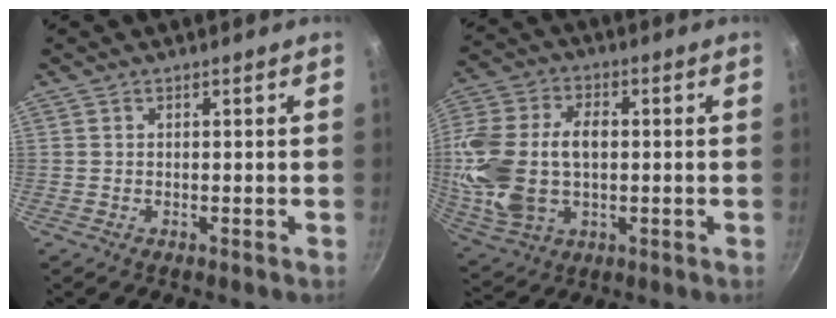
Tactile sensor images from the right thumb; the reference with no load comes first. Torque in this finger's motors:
{"motor_torque": [2.17, 2.84, 1.77, -0.29, 0.26]}